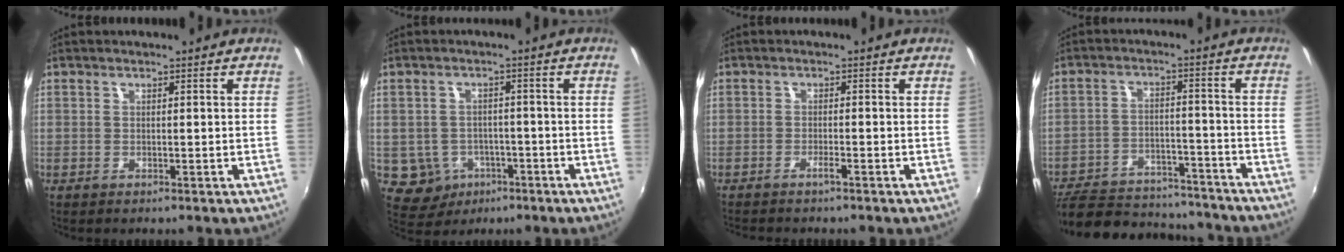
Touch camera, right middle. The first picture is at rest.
{"total": 7.1, "force": [-2.9, 6.1, 2.0], "torque": [-0.062, 0.006, -0.026]}
{"total": 1.7, "force": [-1.5, -0.2, 0.8], "torque": [-0.026, 0.002, -0.029]}
{"total": 22.3, "force": [-19.3, 7.1, 8.5], "torque": [-0.178, 0.001, -0.263]}